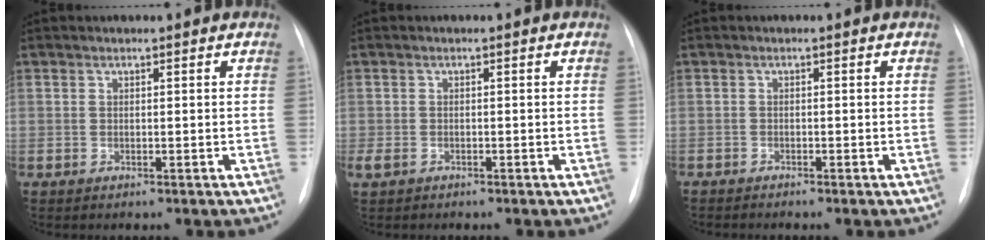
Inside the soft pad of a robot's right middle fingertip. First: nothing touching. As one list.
[{"total": 2.1, "force": [-1.3, 1.4, 1.1], "torque": [-0.026, -0.002, -0.017]}, {"total": 1.7, "force": [-1.5, 0.3, 0.6], "torque": [-0.008, -0.004, -0.022]}]